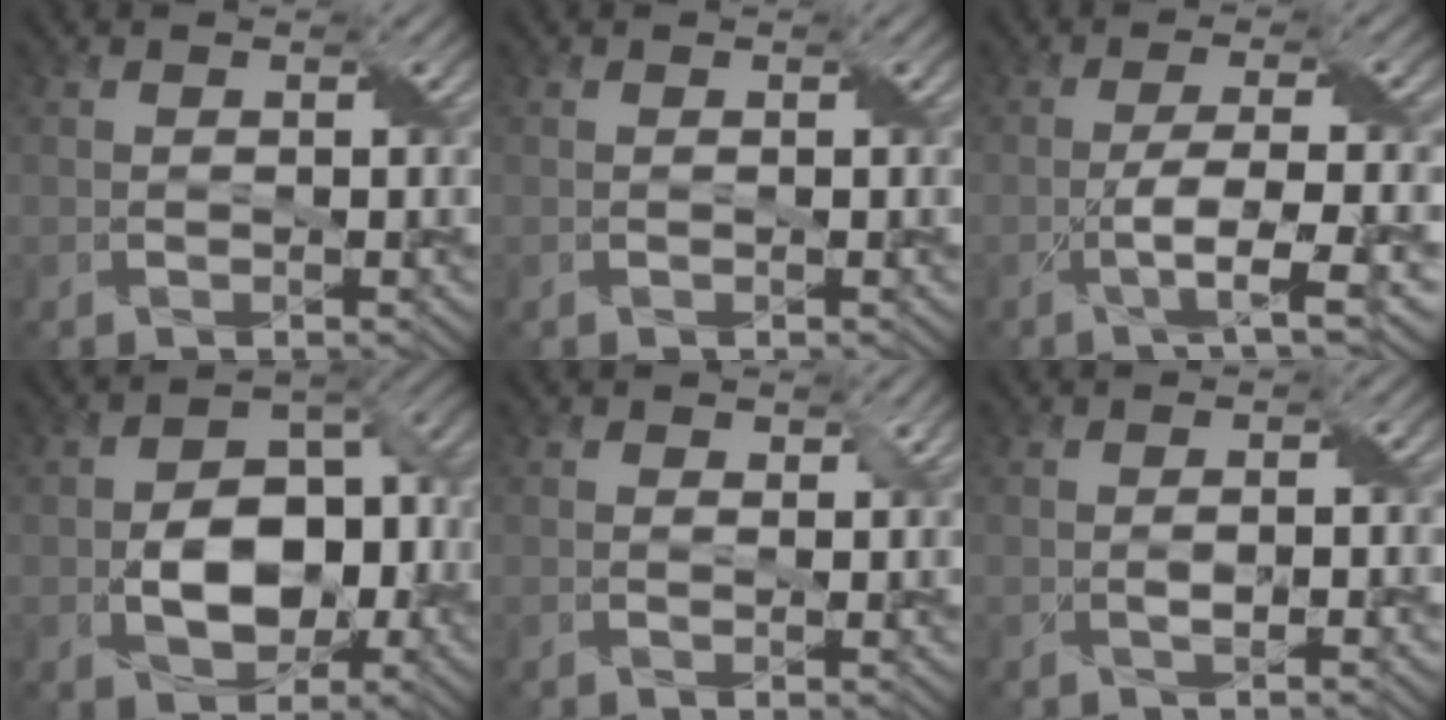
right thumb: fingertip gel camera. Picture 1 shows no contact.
{"total": 0.0}
{"total": 6.5, "force": [-2.1, 0.9, 6.1], "torque": [-0.113, 0.009, -0.040]}
{"total": 9.0, "force": [-2.0, 5.9, 6.4], "torque": [-0.098, 0.003, -0.034]}
{"total": 0.8, "force": [0.7, 0.3, 0.3], "torque": [-0.007, -0.001, 0.013]}
{"total": 1.3, "force": [-0.3, 0.1, 1.2], "torque": [-0.026, 0.004, -0.005]}